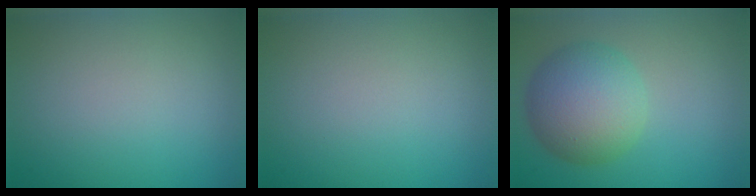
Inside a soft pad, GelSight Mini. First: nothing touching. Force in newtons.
{"total": 0.0}
{"total": 6.5, "press": 6.5, "slide": 0.1}